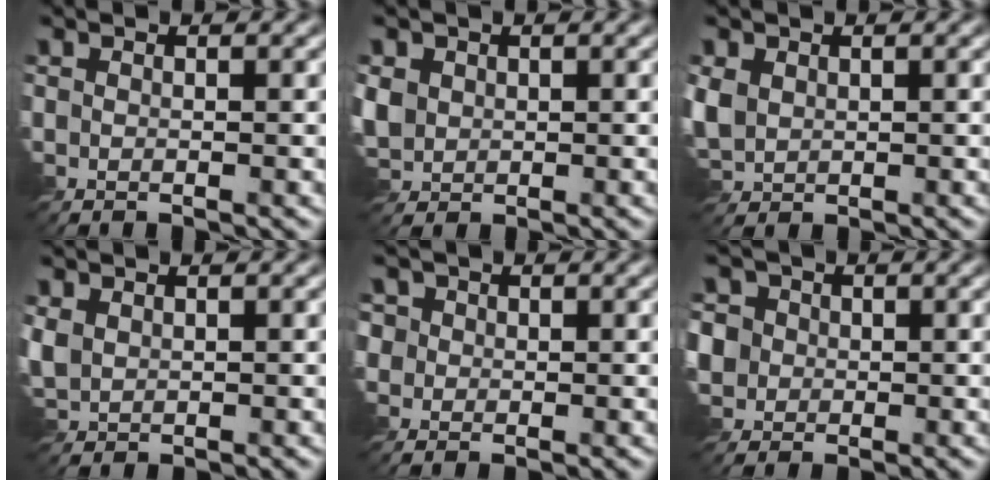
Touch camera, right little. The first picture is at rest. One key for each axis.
{"total": 2.9, "fx": 0.4, "fy": 2.6, "fz": 1.3, "tx": -0.041, "ty": 0.000, "tz": 0.007}
{"total": 3.2, "fx": 0.6, "fy": 2.6, "fz": 1.8, "tx": -0.053, "ty": 0.000, "tz": 0.009}
{"total": 2.2, "fx": 0.6, "fy": 1.7, "fz": 1.2, "tx": -0.038, "ty": 0.001, "tz": 0.013}
{"total": 4.4, "fx": 1.9, "fy": 3.6, "fz": 1.8, "tx": -0.064, "ty": 0.008, "tz": 0.031}
{"total": 6.9, "fx": 1.5, "fy": 6.1, "fz": 2.8, "tx": -0.076, "ty": 0.025, "tz": 0.008}